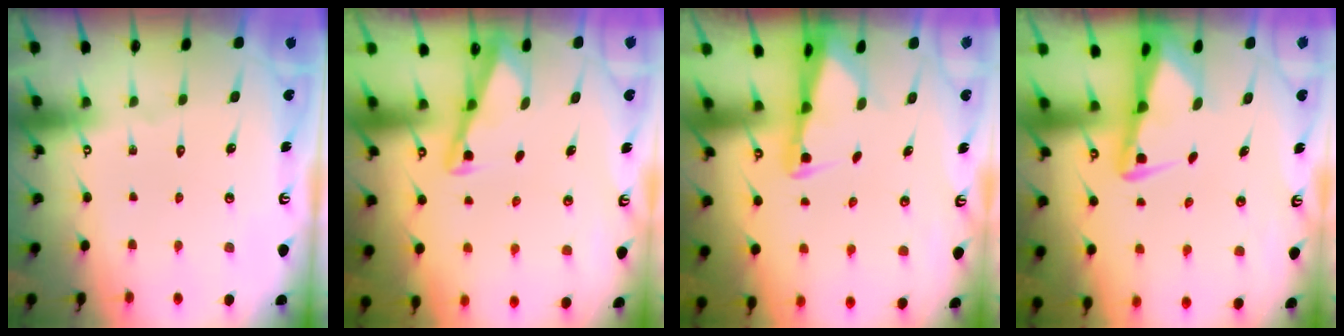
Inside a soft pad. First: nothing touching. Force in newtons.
{"total": 2.9, "press": 2.8, "slide": 0.3}
{"total": 2.5, "press": 2.4, "slide": 0.5}
{"total": 3.0, "press": 2.9, "slide": 0.6}